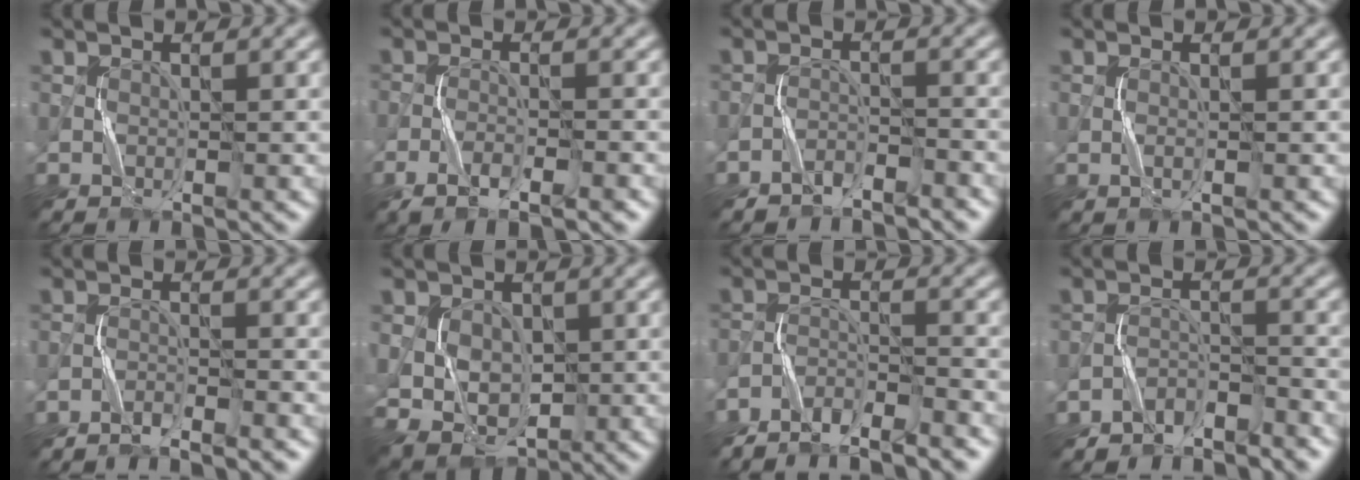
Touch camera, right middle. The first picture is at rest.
{"total": 4.0, "force": [-2.6, 0.9, 2.8], "torque": [-0.052, -0.002, -0.046]}
{"total": 2.0, "force": [-2.0, 0.3, 0.2], "torque": [-0.004, 0.006, -0.039]}
{"total": 0.6, "force": [-0.1, -0.1, 0.6], "torque": [-0.014, 0.002, -0.002]}
{"total": 2.6, "force": [-2.6, -0.4, 0.5], "torque": [-0.019, 0.002, -0.043]}
{"total": 5.7, "force": [0.0, 4.7, 3.2], "torque": [-0.058, 0.000, -0.008]}
{"total": 5.1, "force": [-4.9, 0.2, 1.1], "torque": [-0.024, -0.007, -0.086]}
{"total": 3.6, "force": [-3.5, 0.7, 0.3], "torque": [-0.004, 0.003, -0.066]}